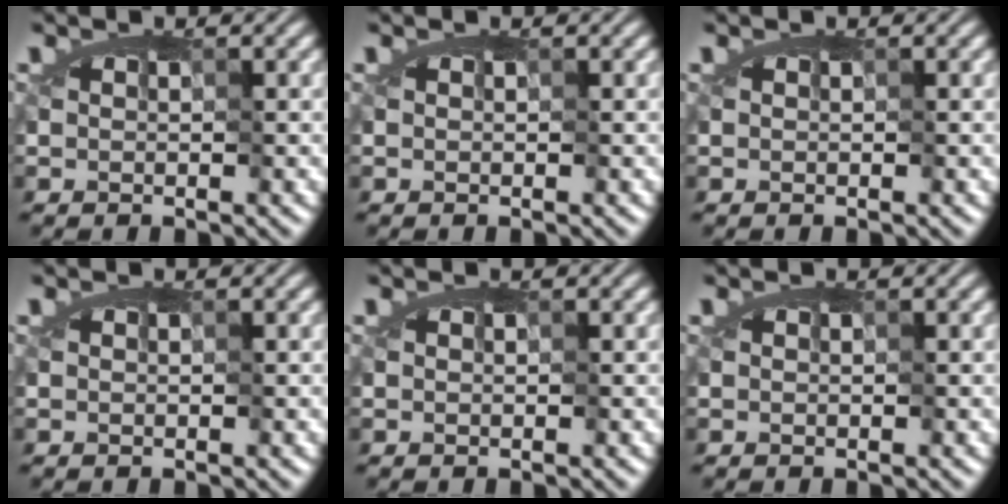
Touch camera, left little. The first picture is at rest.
{"total": 0.0}
{"total": 0.0}
{"total": 0.0}
{"total": 0.0}
{"total": 0.0}